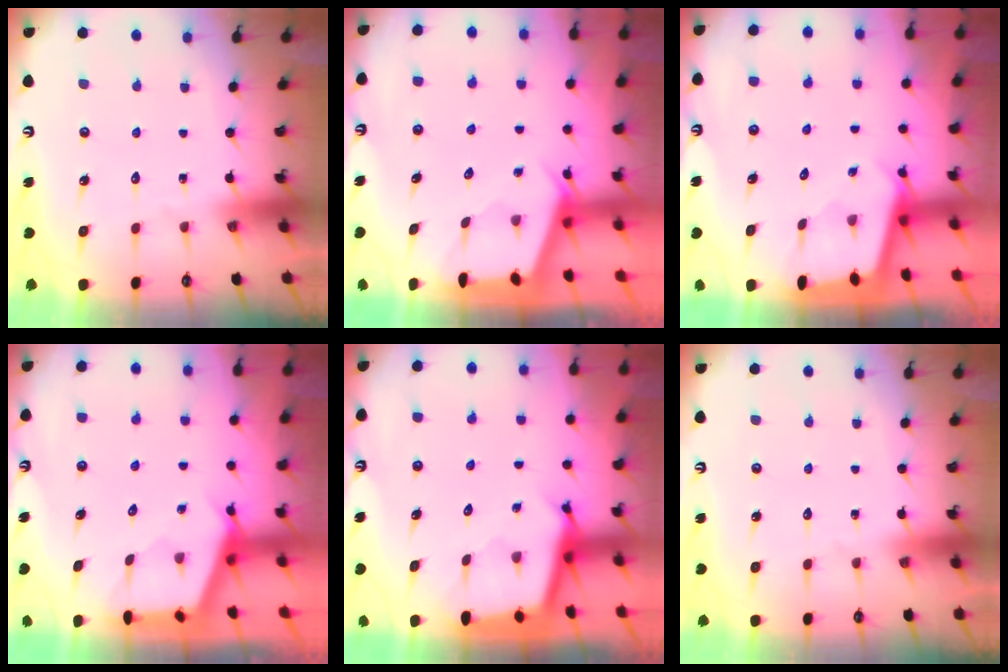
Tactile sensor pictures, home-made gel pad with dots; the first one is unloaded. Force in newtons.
{"total": 2.1, "press": 2.0, "slide": 0.3}
{"total": 1.9, "press": 1.9, "slide": 0.2}
{"total": 2.9, "press": 2.8, "slide": 0.4}
{"total": 2.7, "press": 2.7, "slide": 0.1}
{"total": 0.0}